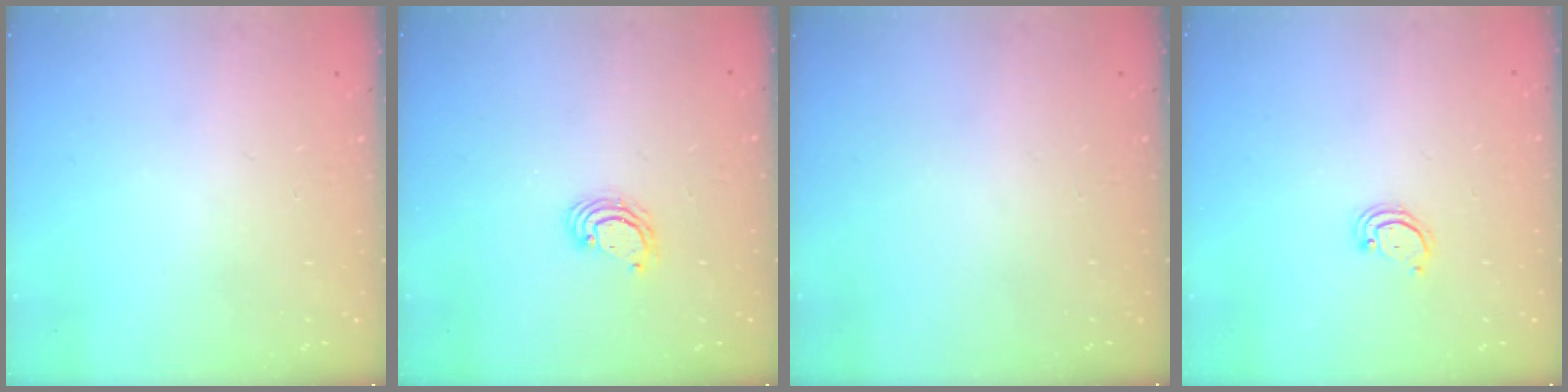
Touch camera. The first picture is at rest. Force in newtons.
{"total": 3.8, "press": 3.8, "slide": 0.2}
{"total": 0.0}
{"total": 2.4, "press": 2.4, "slide": 0.2}